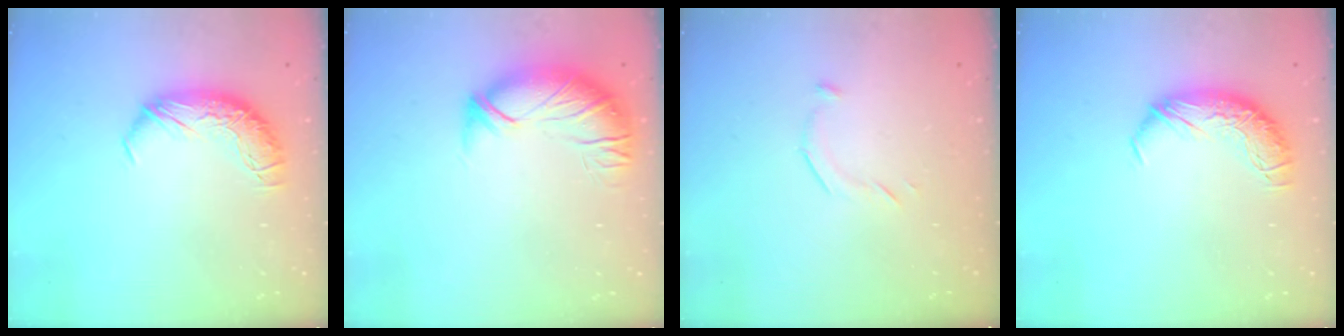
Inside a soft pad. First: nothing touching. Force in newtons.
{"total": 2.8, "press": 1.3, "slide": 2.5}
{"total": 7.7, "press": 7.6, "slide": 0.7}
{"total": 0.0}